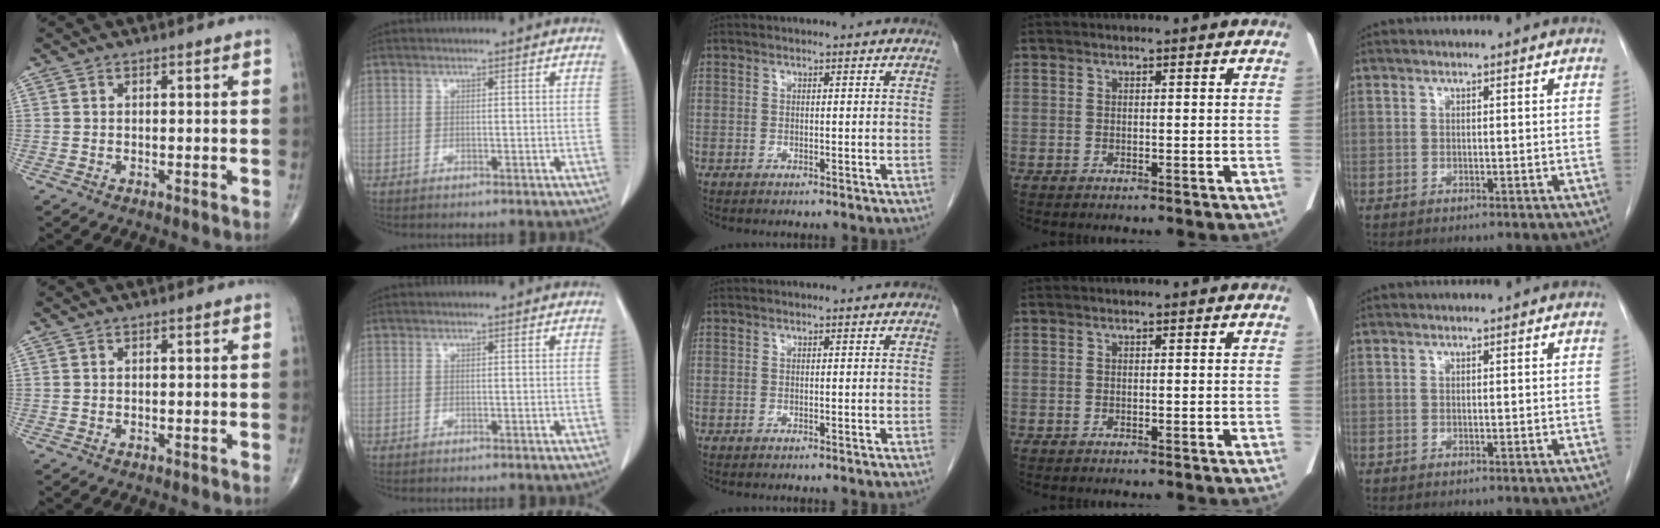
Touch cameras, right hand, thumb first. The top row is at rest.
{}